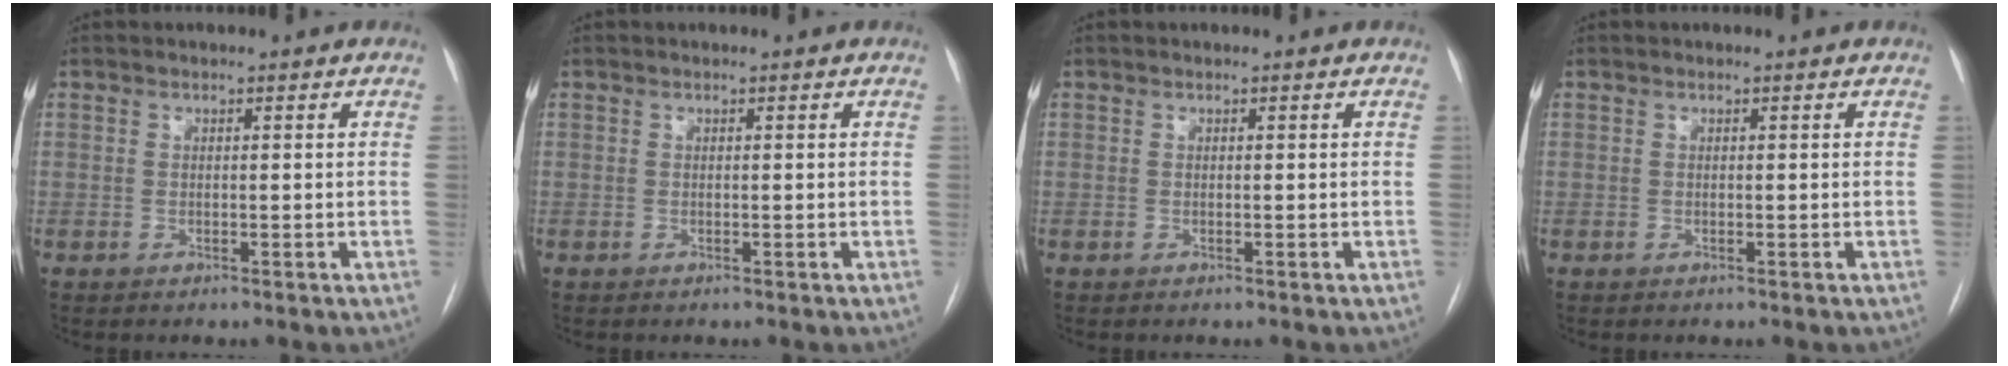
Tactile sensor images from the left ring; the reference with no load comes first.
{"total": 0.0}
{"total": 0.0}
{"total": 0.0}